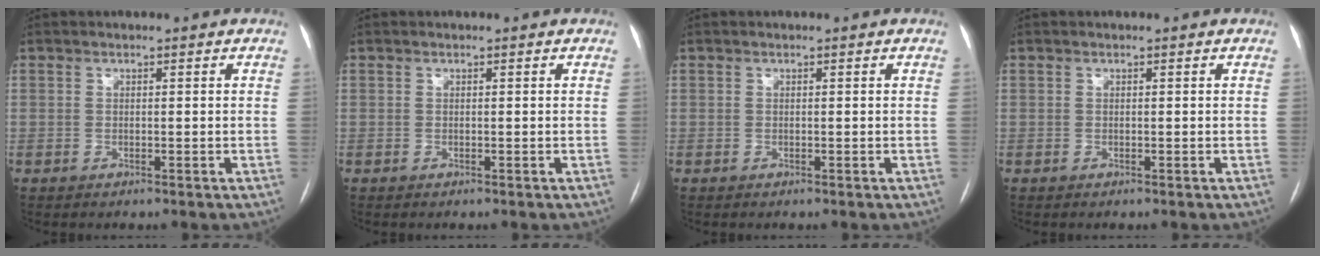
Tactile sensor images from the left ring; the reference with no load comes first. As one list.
[{"total": 0.0}, {"total": 0.0}, {"total": 0.0}]